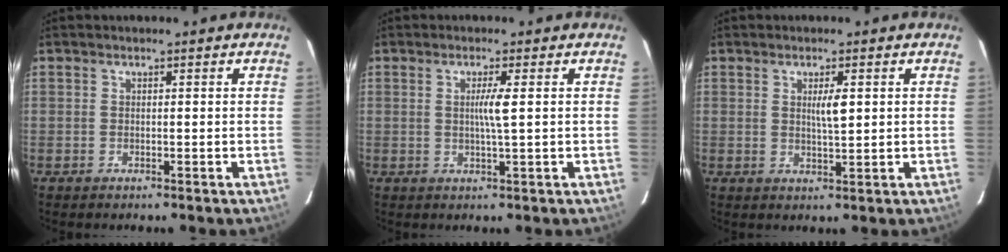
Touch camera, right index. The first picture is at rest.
{"total": 2.9, "force": [0.4, -0.5, 2.9], "torque": [-0.055, -0.004, 0.005]}
{"total": 2.9, "force": [0.8, 0.4, 2.8], "torque": [-0.048, -0.003, 0.012]}